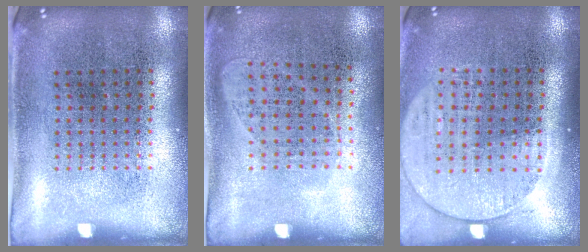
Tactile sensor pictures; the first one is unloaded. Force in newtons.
{"total": 1.0, "press": 0.9, "slide": 0.4}
{"total": 1.6, "press": 1.5, "slide": 0.7}